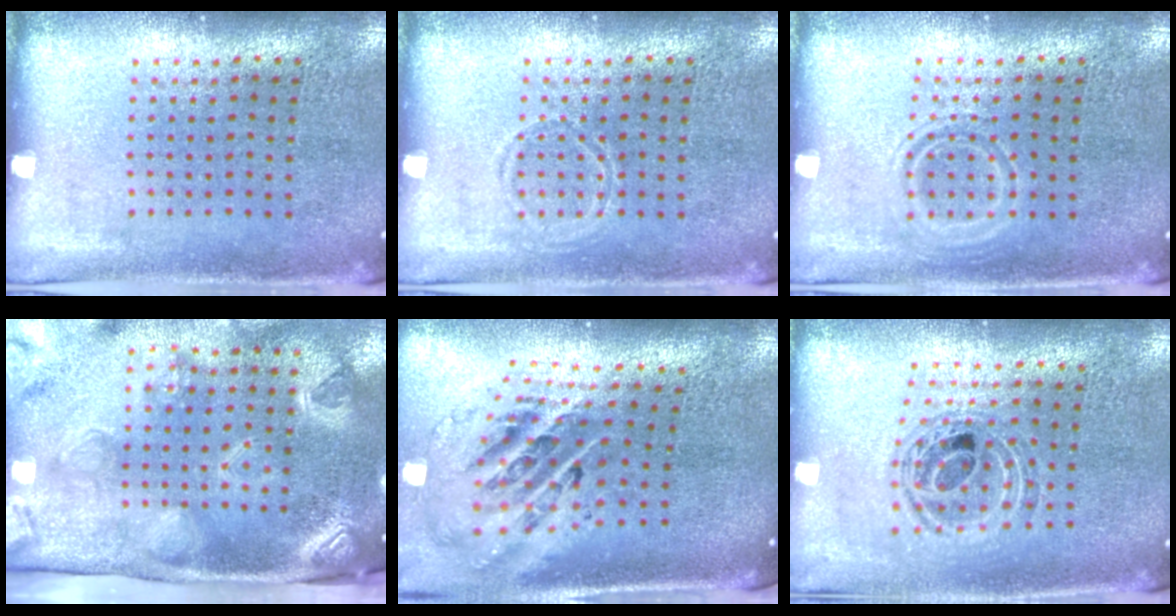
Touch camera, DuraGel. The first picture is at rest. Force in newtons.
{"total": 0.8, "press": 0.8, "slide": 0.1}
{"total": 1.5, "press": 1.5, "slide": 0.3}
{"total": 3.9, "press": 2.9, "slide": 2.6}
{"total": 2.7, "press": 1.8, "slide": 2.0}
{"total": 0.8, "press": 0.8, "slide": 0.2}